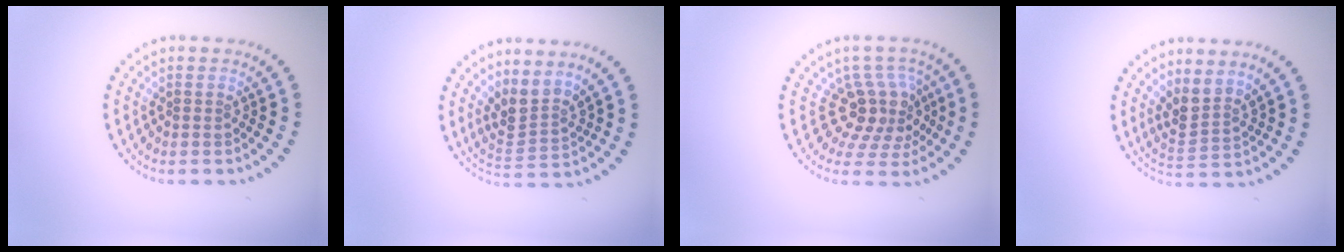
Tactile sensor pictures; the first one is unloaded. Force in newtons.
{"total": 3.0, "press": 2.1, "slide": 2.1}
{"total": 4.2, "press": 3.2, "slide": 2.7}
{"total": 2.7, "press": 2.0, "slide": 1.8}